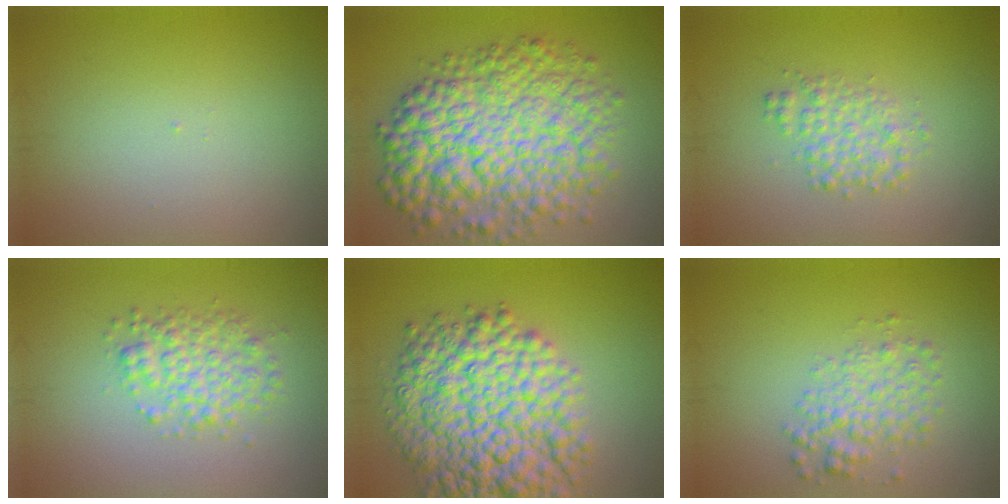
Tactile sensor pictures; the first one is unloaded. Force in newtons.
{"total": 11.0, "press": 11.0, "slide": 0.1}
{"total": 2.6, "press": 2.6, "slide": 0.0}
{"total": 3.8, "press": 3.8, "slide": 0.1}
{"total": 12.1, "press": 12.1, "slide": 0.3}
{"total": 3.0, "press": 3.0, "slide": 0.1}